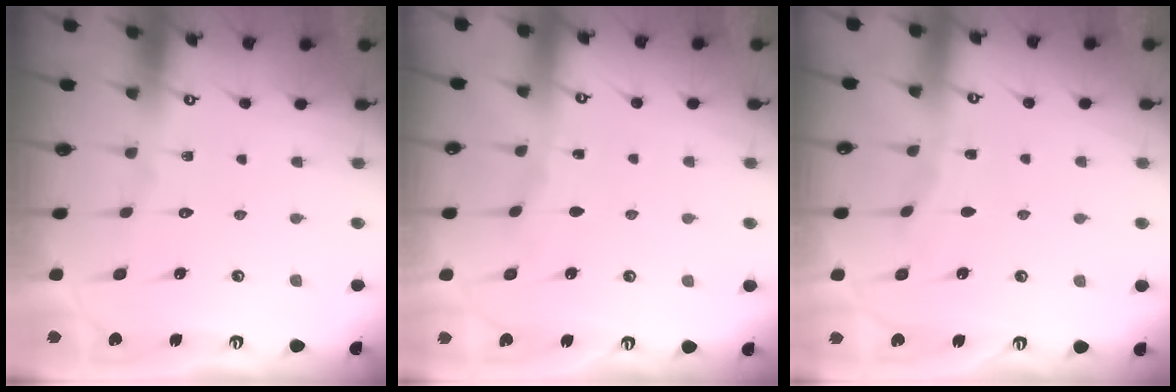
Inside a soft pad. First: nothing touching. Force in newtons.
{"total": 2.7, "press": 2.7, "slide": 0.4}
{"total": 2.7, "press": 2.6, "slide": 0.5}